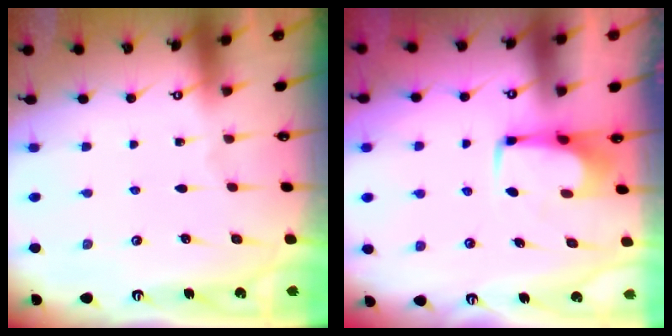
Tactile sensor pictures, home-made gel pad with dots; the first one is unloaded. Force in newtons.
{"total": 1.8, "press": 1.6, "slide": 0.6}